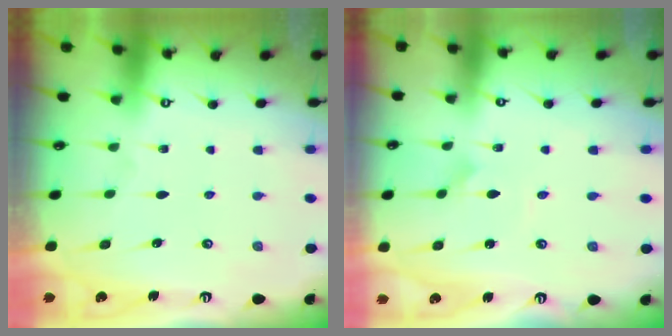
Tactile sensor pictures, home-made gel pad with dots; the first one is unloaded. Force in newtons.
{"total": 1.6, "press": 1.6, "slide": 0.0}